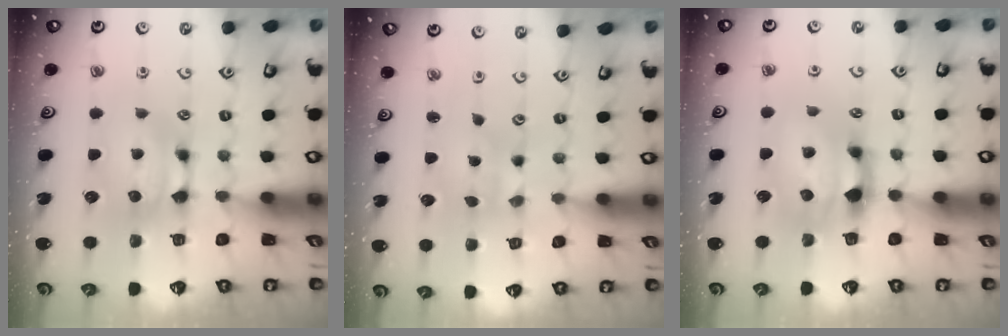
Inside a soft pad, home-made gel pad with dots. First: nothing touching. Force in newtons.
{"total": 2.8, "press": 2.7, "slide": 0.9}
{"total": 2.4, "press": 1.6, "slide": 1.7}